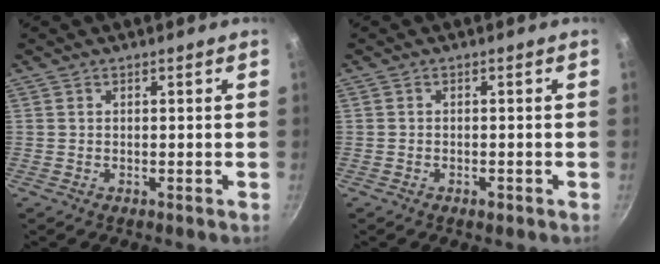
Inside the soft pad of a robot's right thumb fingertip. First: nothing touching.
{"total": 1.3, "force": [-0.8, 0.7, 0.8], "torque": [-0.016, 0.006, -0.012]}